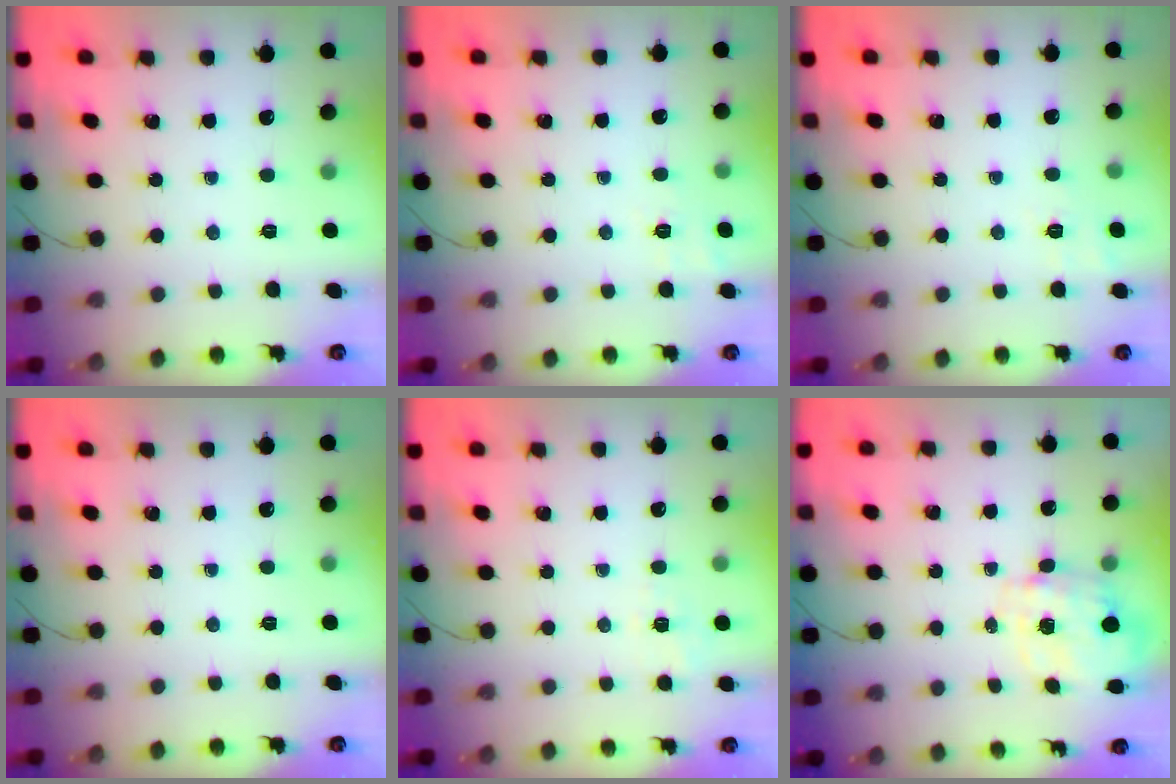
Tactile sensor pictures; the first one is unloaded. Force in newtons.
{"total": 2.6, "press": 1.9, "slide": 1.8}
{"total": 2.6, "press": 1.9, "slide": 1.8}
{"total": 0.0}
{"total": 1.8, "press": 0.4, "slide": 1.8}
{"total": 2.7, "press": 2.6, "slide": 0.9}